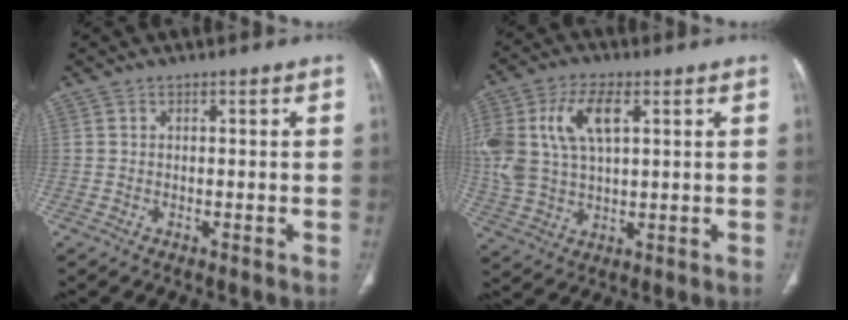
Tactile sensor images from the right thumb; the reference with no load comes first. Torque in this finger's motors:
{"motor_torque": [1.95, 2.02, 1.67, 0.39, 0.28]}